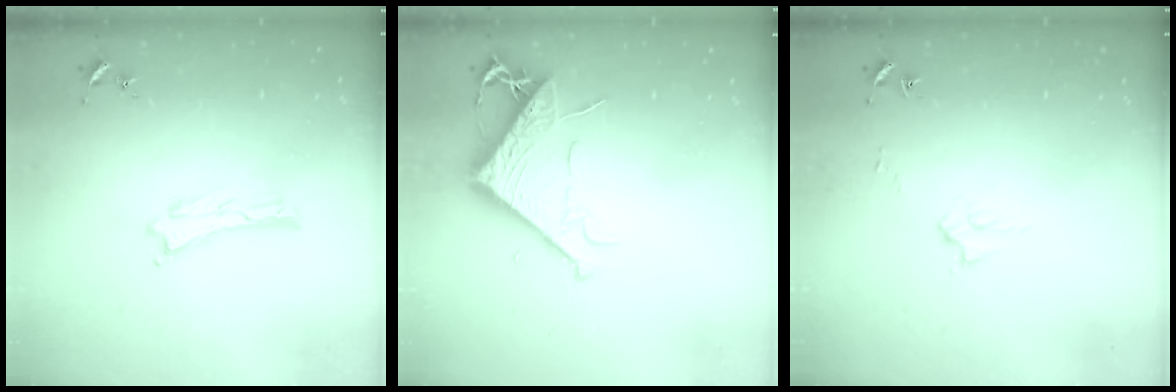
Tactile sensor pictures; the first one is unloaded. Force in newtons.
{"total": 8.5, "press": 8.4, "slide": 1.1}
{"total": 2.6, "press": 2.6, "slide": 0.3}